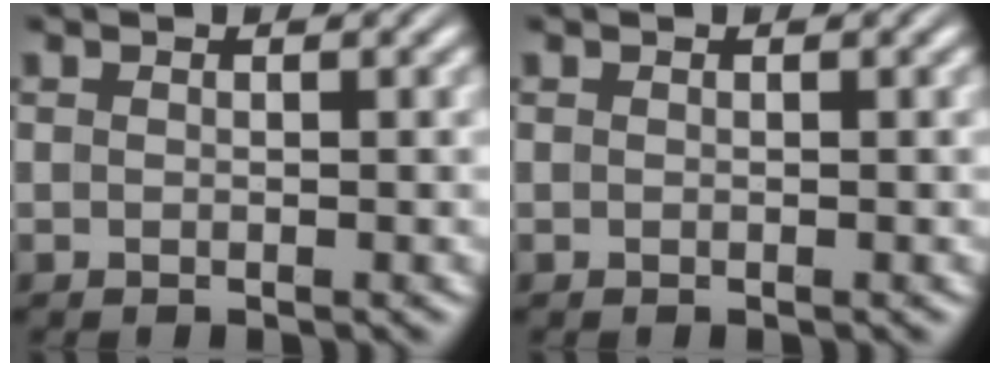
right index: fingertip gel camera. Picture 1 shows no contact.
{"total": 0.0}